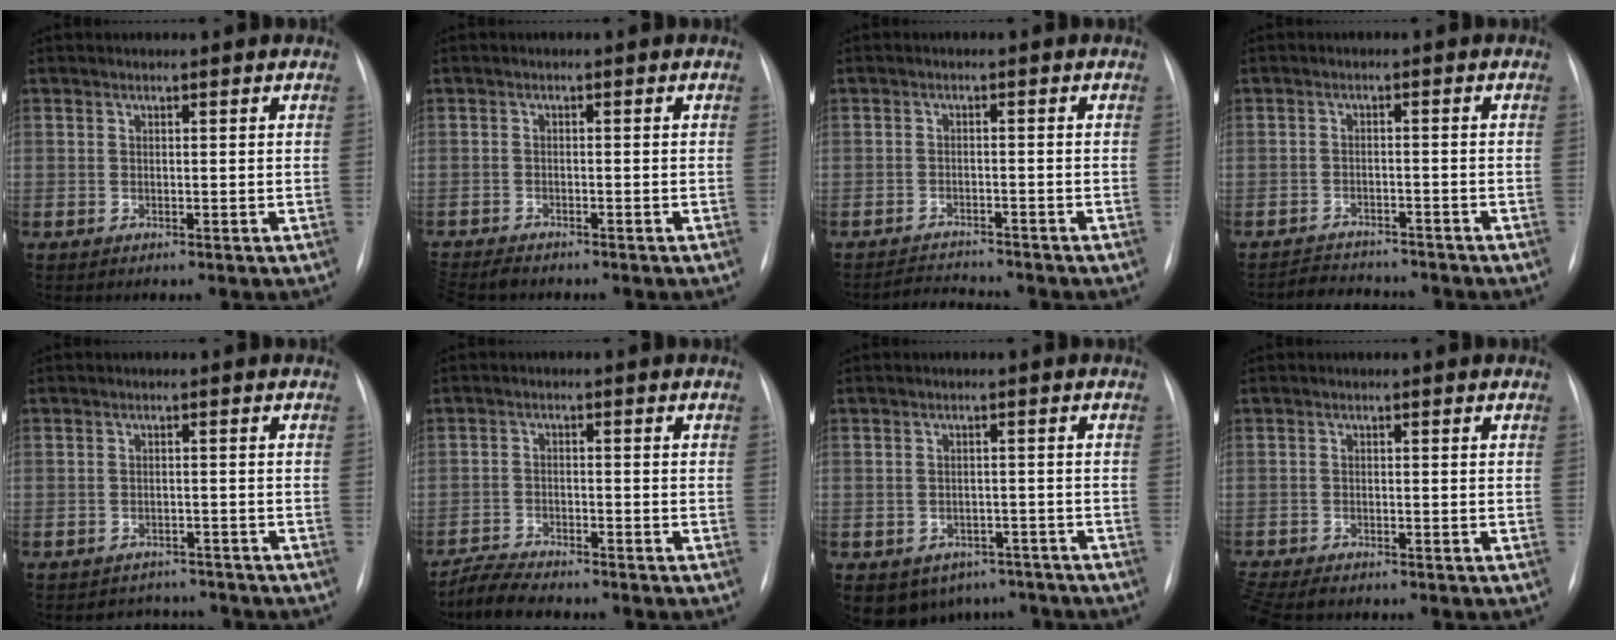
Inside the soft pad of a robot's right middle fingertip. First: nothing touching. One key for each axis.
{"total": 5.2, "fx": -4.8, "fy": 1.2, "fz": 1.8, "tx": -0.028, "ty": -0.015, "tz": -0.078}
{"total": 3.8, "fx": -3.8, "fy": -0.3, "fz": 0.0, "tx": -0.004, "ty": -0.014, "tz": -0.062}
{"total": 6.0, "fx": -5.8, "fy": 1.4, "fz": 1.0, "tx": -0.015, "ty": 0.000, "tz": -0.086}
{"total": 4.6, "fx": -4.2, "fy": 1.6, "fz": -0.5, "tx": 0.008, "ty": 0.012, "tz": -0.056}
{"total": 5.4, "fx": -5.1, "fy": 0.6, "fz": 1.6, "tx": -0.030, "ty": -0.018, "tz": -0.090}
{"total": 7.9, "fx": -5.6, "fy": 5.4, "fz": 1.4, "tx": -0.013, "ty": 0.012, "tz": -0.067}
{"total": 6.6, "fx": -5.7, "fy": 1.7, "fz": 2.8, "tx": -0.049, "ty": -0.012, "tz": -0.091}